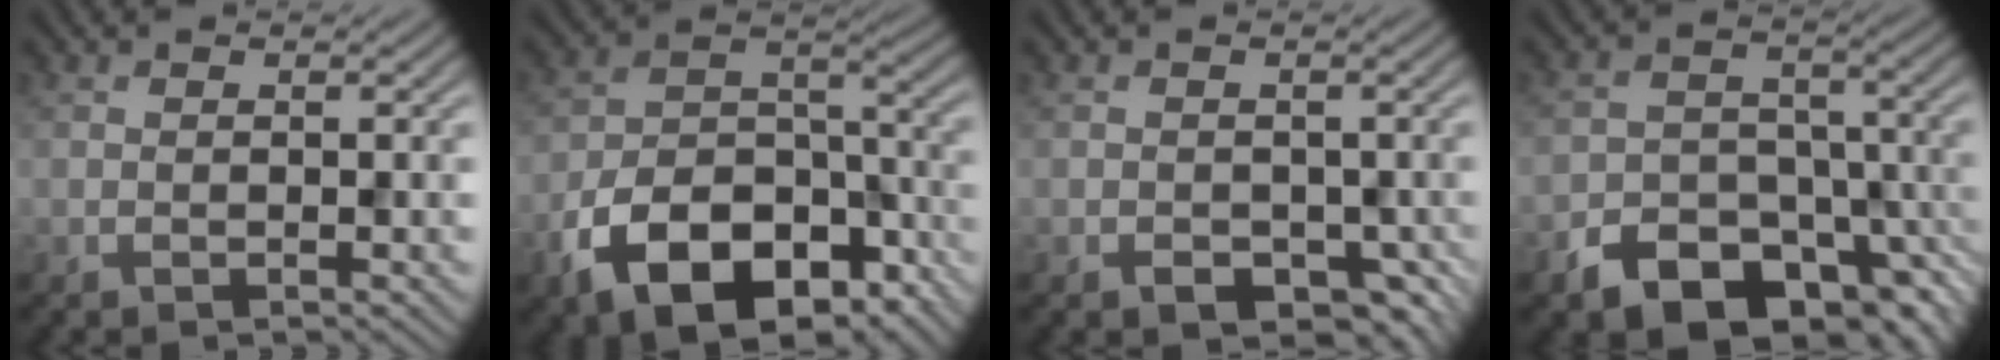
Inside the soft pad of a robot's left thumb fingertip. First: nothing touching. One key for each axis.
{"total": 15.5, "fx": -9.3, "fy": 8.6, "fz": 8.9, "tx": -0.179, "ty": -0.032, "tz": -0.156}
{"total": 3.4, "fx": -1.5, "fy": 2.5, "fz": 1.8, "tx": -0.029, "ty": -0.016, "tz": -0.025}
{"total": 11.2, "fx": -7.4, "fy": 6.5, "fz": 5.3, "tx": -0.093, "ty": -0.013, "tz": -0.122}